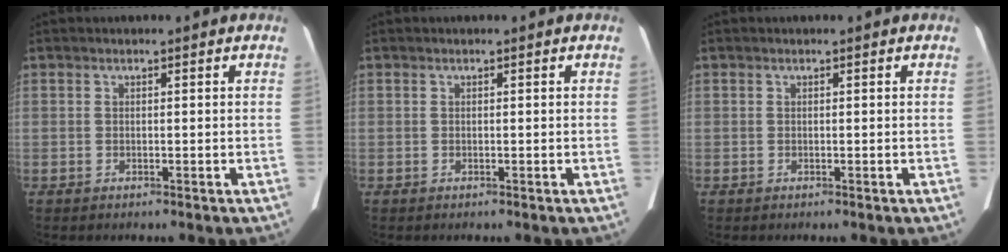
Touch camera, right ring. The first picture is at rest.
{"total": 0.0}
{"total": 0.0}